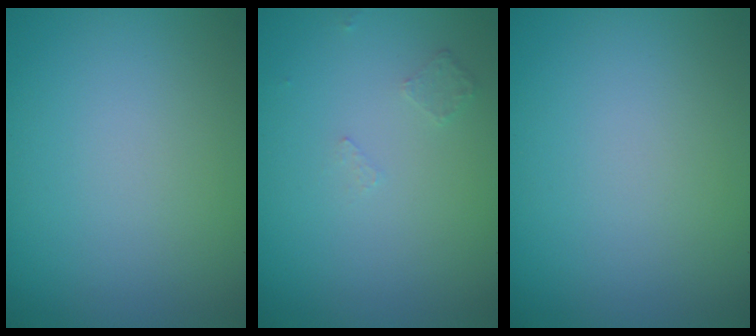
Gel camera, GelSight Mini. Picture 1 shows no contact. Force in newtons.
{"total": 0.6, "press": 0.5, "slide": 0.4}
{"total": 0.0}